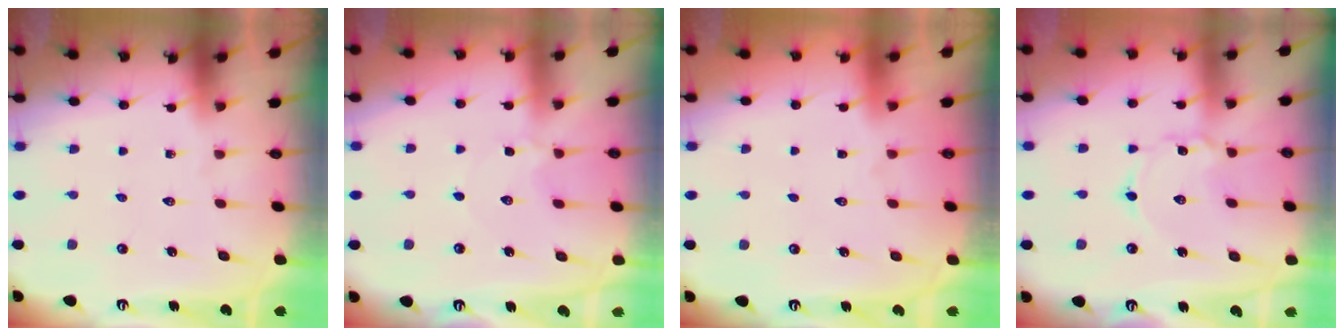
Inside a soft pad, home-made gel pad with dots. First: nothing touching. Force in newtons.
{"total": 2.2, "press": 2.1, "slide": 0.3}
{"total": 1.4, "press": 1.4, "slide": 0.2}
{"total": 1.7, "press": 1.7, "slide": 0.0}